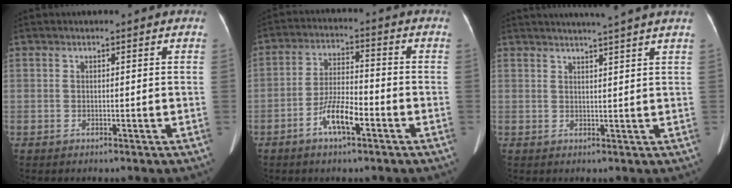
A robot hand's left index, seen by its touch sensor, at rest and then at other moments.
{"total": 7.0, "force": [-3.5, 1.7, 5.9], "torque": [-0.117, 0.003, -0.067]}
{"total": 6.9, "force": [6.0, -1.4, 3.2], "torque": [-0.041, 0.012, 0.070]}